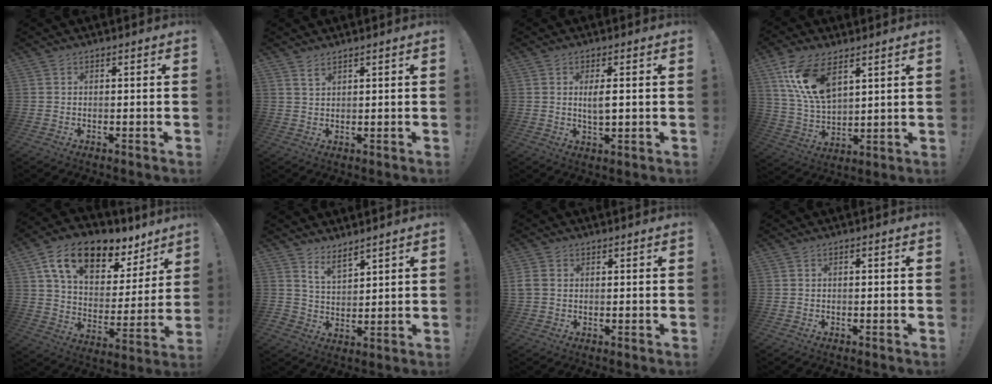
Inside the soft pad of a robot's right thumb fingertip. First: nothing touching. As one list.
[{"total": 2.3, "force": [1.7, 0.8, 1.3], "torque": [-0.019, -0.011, 0.030]}, {"total": 4.3, "force": [0.8, 1.5, 4.0], "torque": [-0.060, -0.013, 0.006]}, {"total": 14.7, "force": [8.2, 7.3, 9.8], "torque": [-0.212, -0.031, 0.153]}, {"total": 17.9, "force": [11.1, 9.4, 10.5], "torque": [-0.170, -0.060, 0.196]}, {"total": 6.4, "force": [5.5, 2.8, 1.7], "torque": [-0.030, -0.036, 0.103]}, {"total": 3.8, "force": [1.0, 3.0, 2.0], "torque": [-0.046, 0.004, 0.021]}, {"total": 0.8, "force": [-0.6, 0.2, 0.4], "torque": [-0.009, 0.002, -0.010]}]